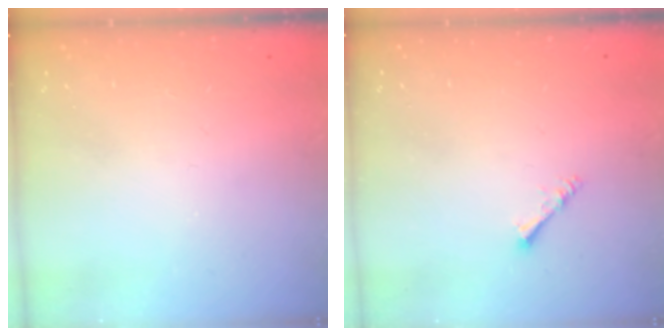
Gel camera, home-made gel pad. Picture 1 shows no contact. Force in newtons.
{"total": 1.4, "press": 1.4, "slide": 0.3}